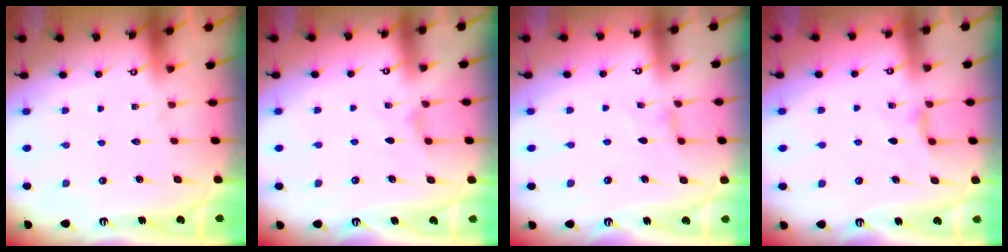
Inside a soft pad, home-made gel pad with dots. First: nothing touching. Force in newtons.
{"total": 2.5, "press": 2.5, "slide": 0.4}
{"total": 0.9, "press": 0.8, "slide": 0.4}
{"total": 5.1, "press": 5.1, "slide": 0.6}